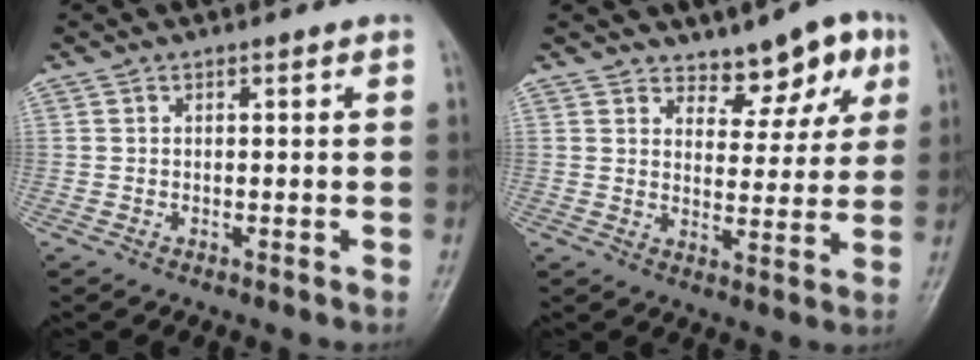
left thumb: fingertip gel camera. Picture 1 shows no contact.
{"total": 7.8, "force": [5.1, 4.1, 4.3], "torque": [-0.017, -0.030, 0.072]}